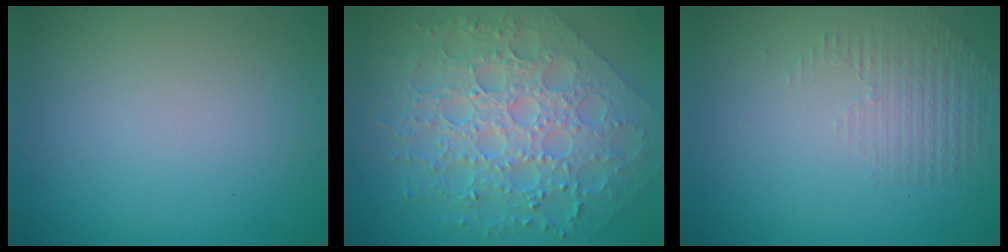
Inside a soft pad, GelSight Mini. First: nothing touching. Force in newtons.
{"total": 8.4, "press": 6.2, "slide": 5.6}
{"total": 1.3, "press": 0.5, "slide": 1.2}